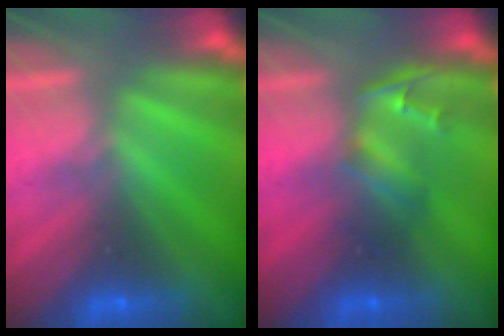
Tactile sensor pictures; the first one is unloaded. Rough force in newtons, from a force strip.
{"total": 2.4}